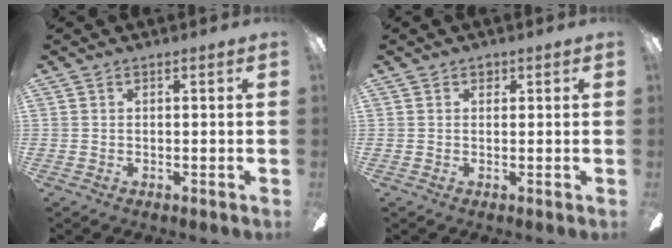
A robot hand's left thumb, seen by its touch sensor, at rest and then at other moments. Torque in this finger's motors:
{"motor_torque": [0.14, -0.02, 0.29, -0.04, 0.00]}